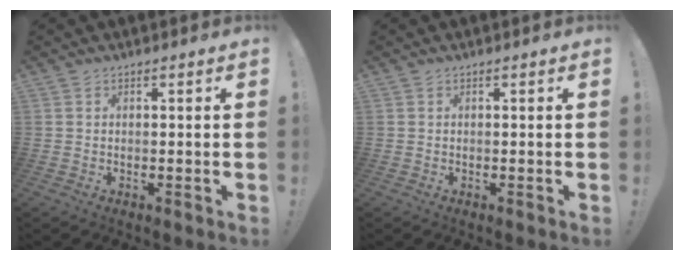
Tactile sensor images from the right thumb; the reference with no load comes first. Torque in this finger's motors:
{"motor_torque": [-0.03, 0.03, 0.04, -0.04, 0.02]}